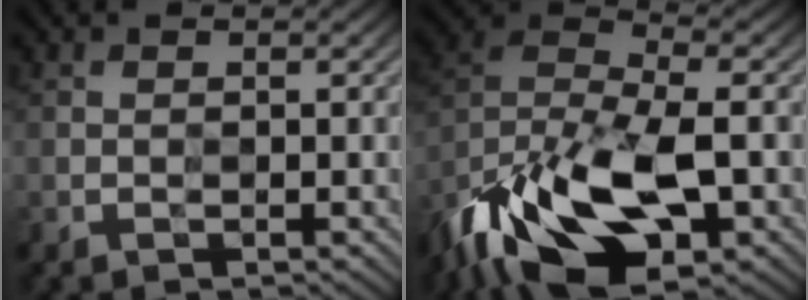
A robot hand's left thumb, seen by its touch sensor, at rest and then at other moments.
{"total": 16.5, "force": [-9.2, 7.0, 11.8], "torque": [-0.251, -0.016, -0.167]}